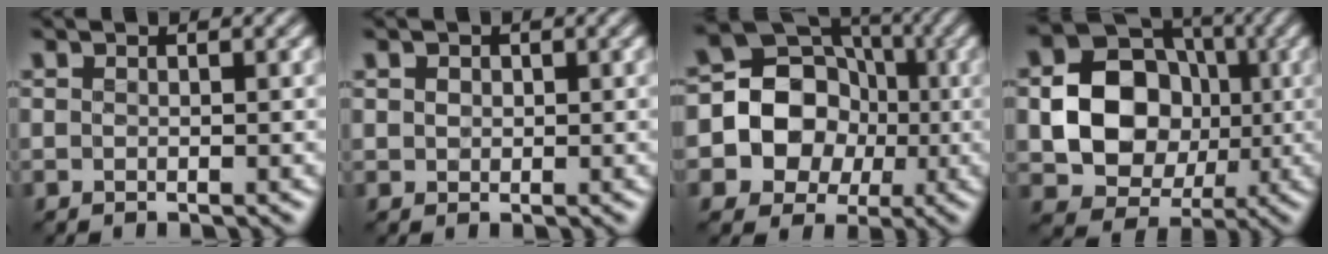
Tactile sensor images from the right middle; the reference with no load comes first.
{"total": 1.6, "force": [0.8, 1.2, 0.7], "torque": [-0.019, 0.008, 0.016]}
{"total": 11.4, "force": [-1.3, 10.4, 4.6], "torque": [-0.089, 0.030, -0.041]}
{"total": 9.9, "force": [-0.5, 8.3, 5.3], "torque": [-0.071, 0.000, -0.017]}